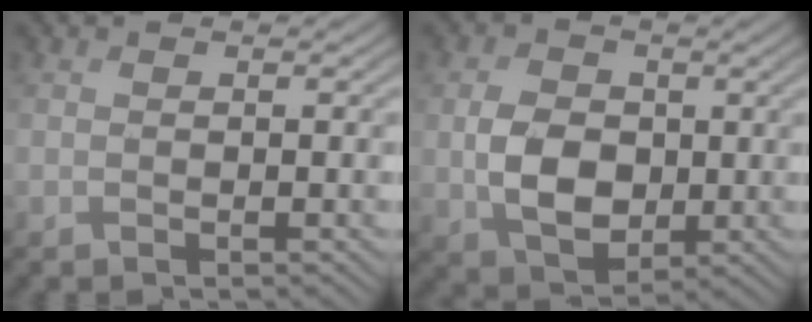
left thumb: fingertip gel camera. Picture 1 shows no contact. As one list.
[{"total": 6.5, "force": [-0.4, 5.0, 4.2], "torque": [-0.091, -0.007, -0.008]}]